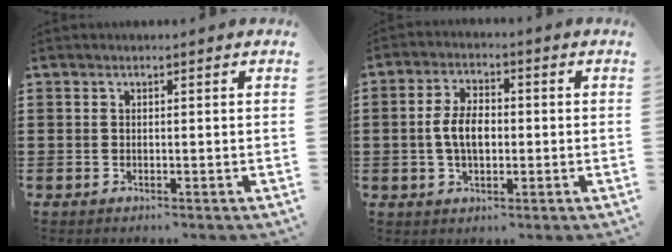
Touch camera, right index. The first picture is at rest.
{"total": 5.8, "force": [-0.5, 3.3, 4.7], "torque": [-0.111, 0.002, -0.017]}